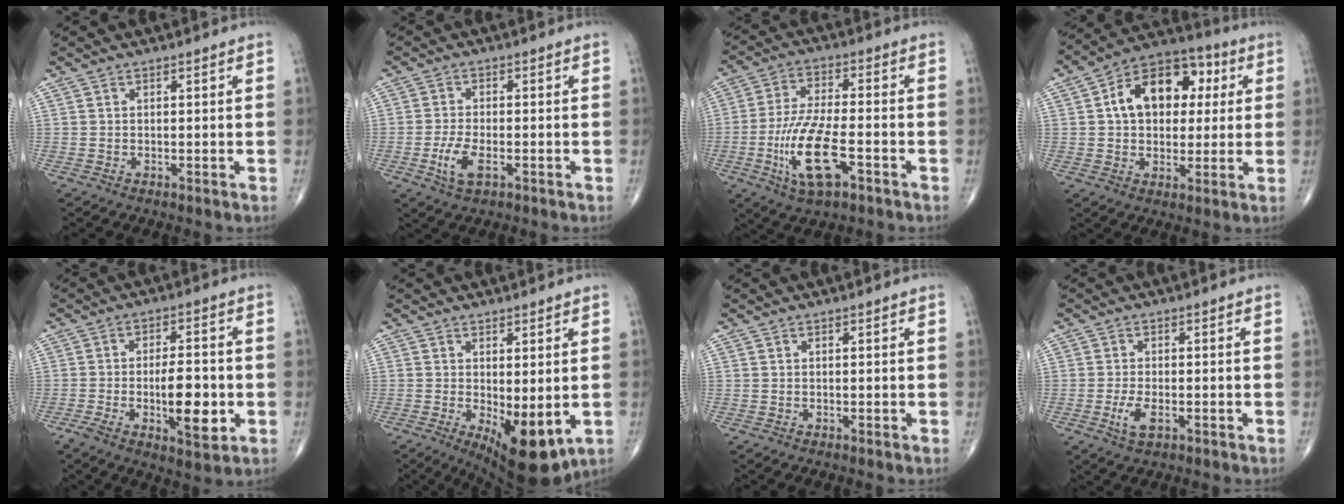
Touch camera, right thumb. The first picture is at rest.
{"total": 5.1, "force": [-1.9, 2.3, 4.2], "torque": [-0.090, 0.005, -0.032]}
{"total": 13.2, "force": [-4.7, 4.7, 11.3], "torque": [-0.231, 0.016, -0.082]}
{"total": 15.7, "force": [3.3, 10.7, 11.0], "torque": [-0.131, 0.020, 0.043]}
{"total": 10.8, "force": [-2.5, 4.0, 9.7], "torque": [-0.153, 0.014, -0.033]}
{"total": 10.4, "force": [-2.3, 4.2, 9.2], "torque": [-0.131, -0.020, -0.018]}
{"total": 0.0}
{"total": 3.9, "force": [-1.4, 1.8, 3.2], "torque": [-0.067, 0.001, -0.021]}